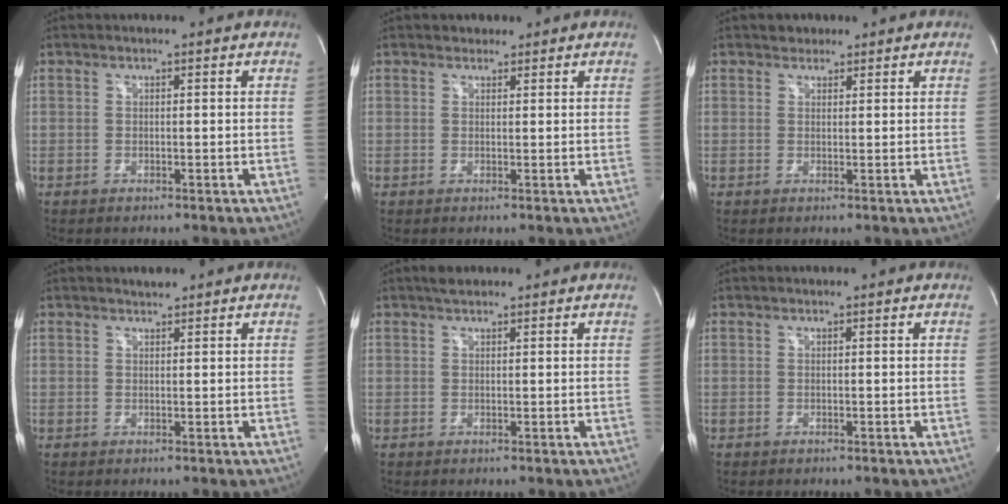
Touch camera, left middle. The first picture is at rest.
{"total": 1.2, "force": [1.0, 0.8, 0.0], "torque": [0.002, 0.003, 0.010]}
{"total": 1.6, "force": [1.2, 1.1, 0.1], "torque": [0.001, 0.005, 0.015]}
{"total": 1.1, "force": [1.0, 0.2, 0.2], "torque": [-0.014, 0.003, 0.019]}
{"total": 1.7, "force": [1.4, 0.7, 0.7], "torque": [-0.018, 0.011, 0.023]}
{"total": 0.0}